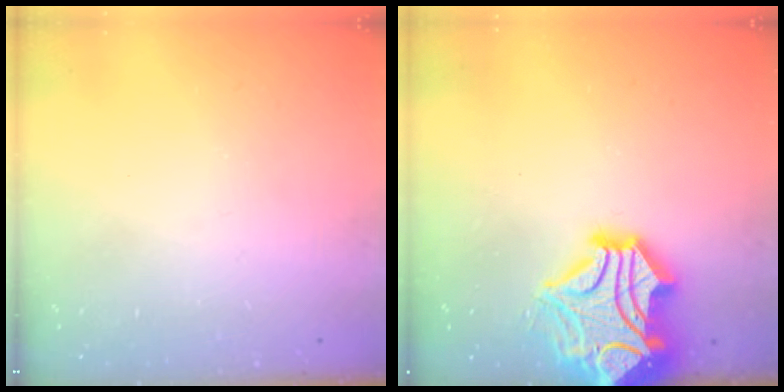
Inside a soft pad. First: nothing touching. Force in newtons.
{"total": 10.0, "press": 9.8, "slide": 1.8}